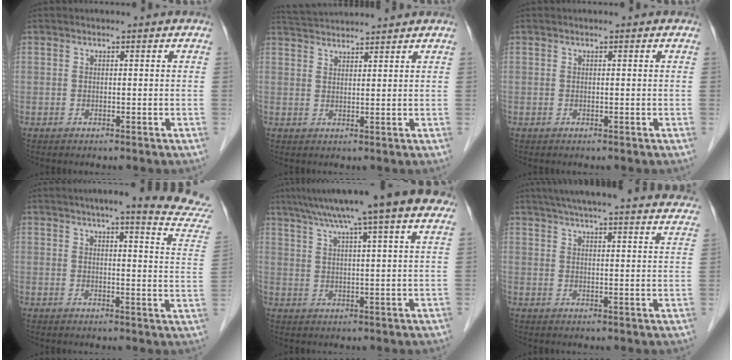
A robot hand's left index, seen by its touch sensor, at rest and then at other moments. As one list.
[{"total": 6.4, "force": [6.2, -0.1, 1.3], "torque": [-0.031, 0.034, 0.103]}, {"total": 0.0}, {"total": 14.9, "force": [13.5, -0.9, 6.0], "torque": [-0.071, -0.080, 0.140]}, {"total": 15.0, "force": [11.0, 0.2, 10.2], "torque": [-0.157, 0.040, 0.144]}, {"total": 29.7, "force": [27.2, 2.2, 11.8], "torque": [-0.185, -0.039, 0.325]}]